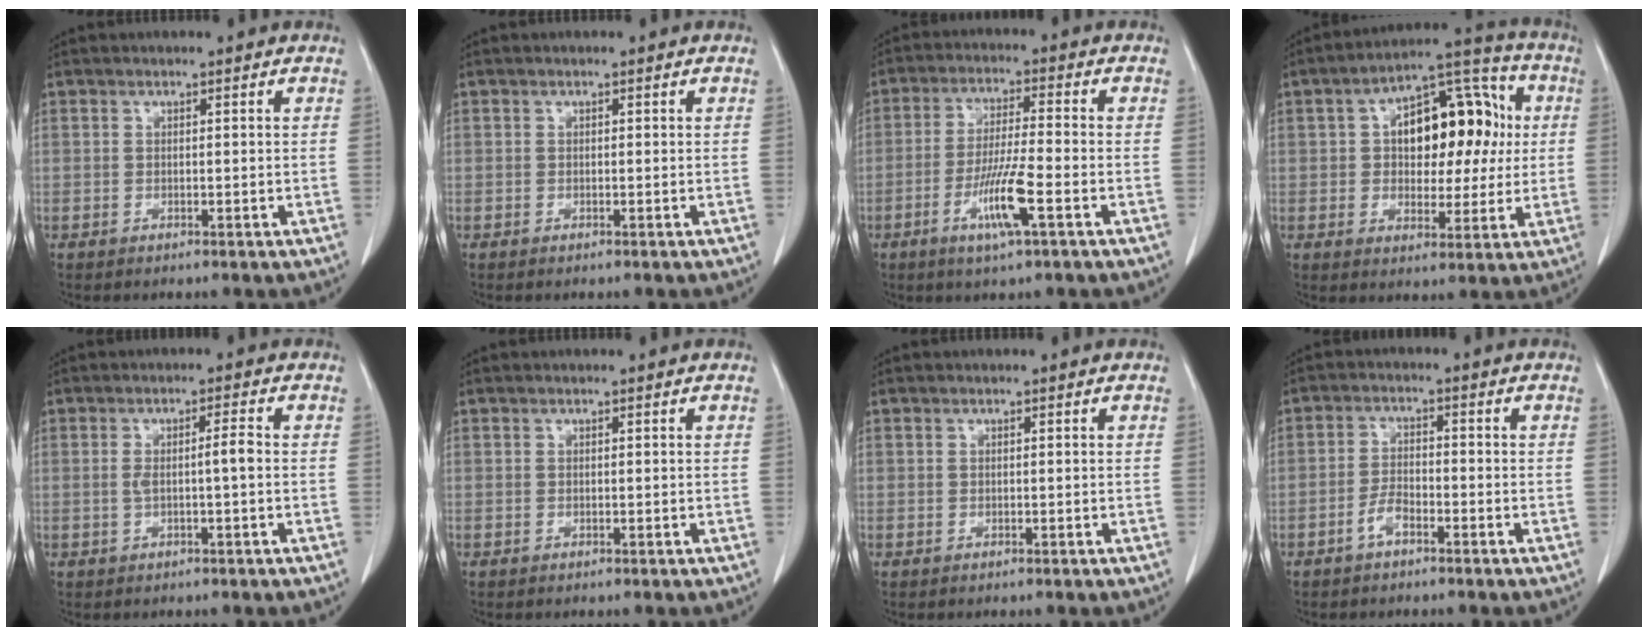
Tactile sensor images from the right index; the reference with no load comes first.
{"total": 0.0}
{"total": 8.2, "force": [-3.4, 0.0, 7.5], "torque": [-0.145, -0.012, -0.063]}
{"total": 15.1, "force": [2.3, 8.2, 12.5], "torque": [-0.179, 0.048, 0.037]}
{"total": 3.2, "force": [-0.2, 0.1, 3.2], "torque": [-0.060, 0.007, 0.000]}
{"total": 0.0}
{"total": 0.0}
{"total": 3.0, "force": [-1.9, 1.3, 2.0], "torque": [-0.037, 0.007, -0.036]}